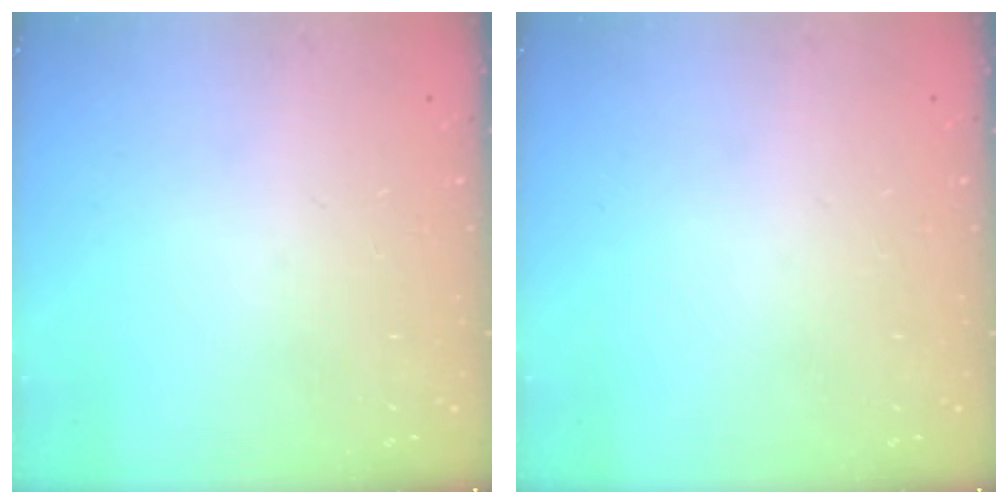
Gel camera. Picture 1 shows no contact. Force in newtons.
{"total": 0.0}